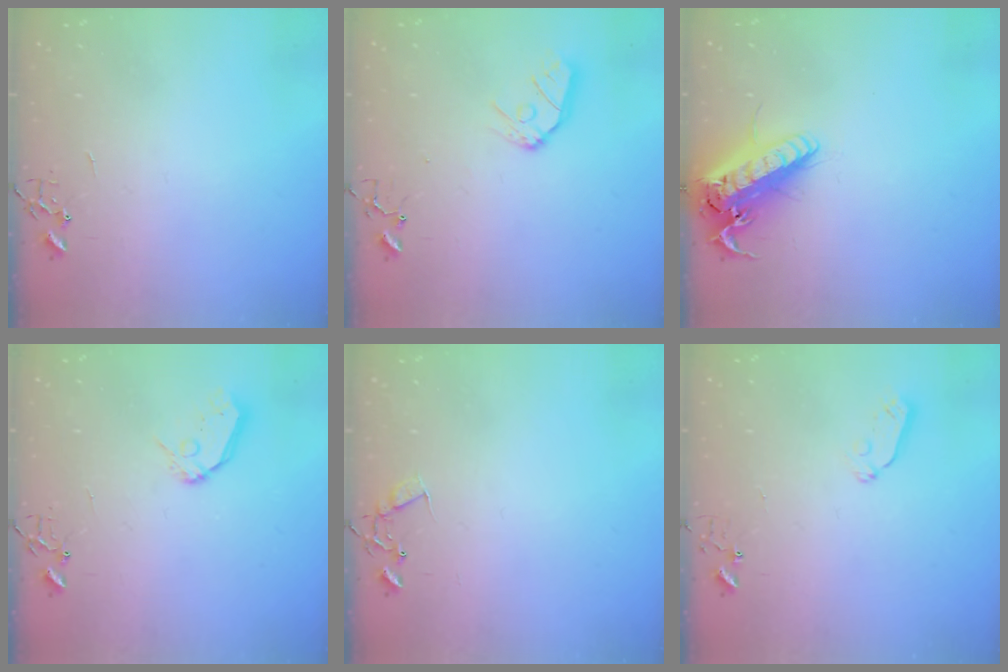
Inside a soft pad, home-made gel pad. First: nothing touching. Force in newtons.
{"total": 9.7, "press": 9.7, "slide": 0.9}
{"total": 19.1, "press": 18.8, "slide": 3.3}
{"total": 8.6, "press": 8.6, "slide": 0.7}
{"total": 7.1, "press": 7.1, "slide": 0.5}
{"total": 3.7, "press": 3.7, "slide": 0.5}